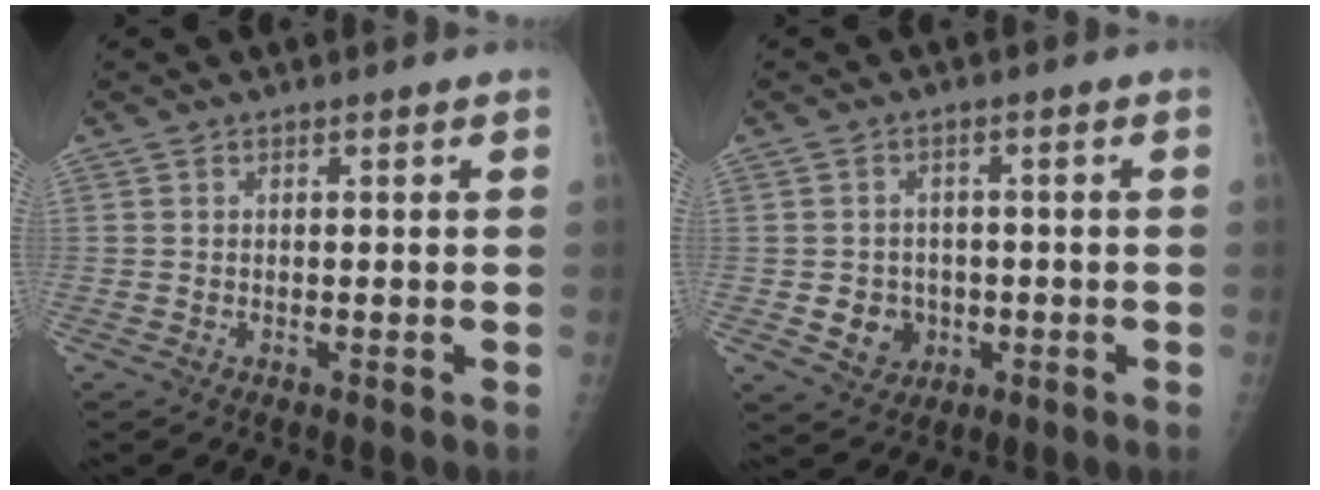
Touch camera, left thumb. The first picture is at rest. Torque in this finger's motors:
{"motor_torque": [-0.34, 0.37, 0.01, -0.02, 0.01]}